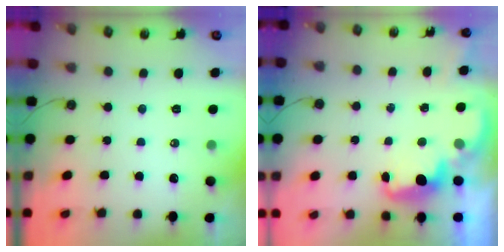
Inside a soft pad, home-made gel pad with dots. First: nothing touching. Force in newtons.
{"total": 2.2, "press": 2.1, "slide": 0.6}